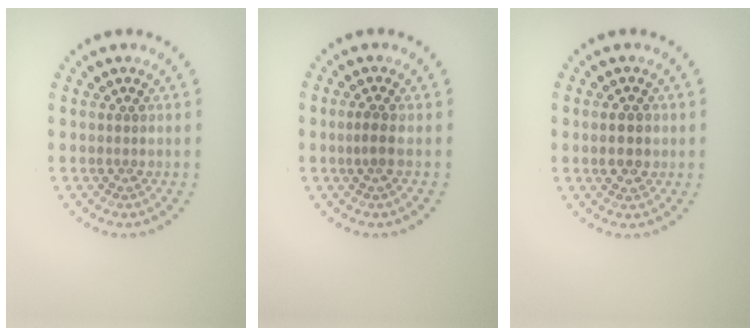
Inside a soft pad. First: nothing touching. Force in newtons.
{"total": 1.3, "press": 1.0, "slide": 0.8}
{"total": 2.8, "press": 2.8, "slide": 0.2}